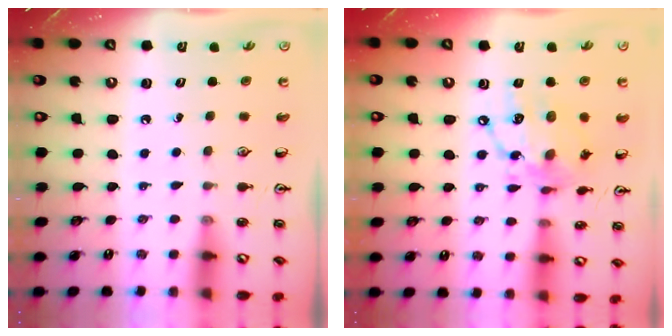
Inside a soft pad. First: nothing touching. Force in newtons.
{"total": 14.4, "press": 14.3, "slide": 1.0}